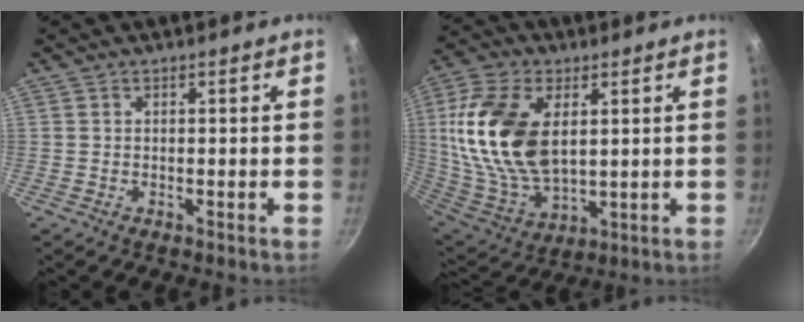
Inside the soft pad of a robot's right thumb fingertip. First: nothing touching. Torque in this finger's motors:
{"motor_torque": [1.28, 2.18, 2.41, 0.34, 0.26]}